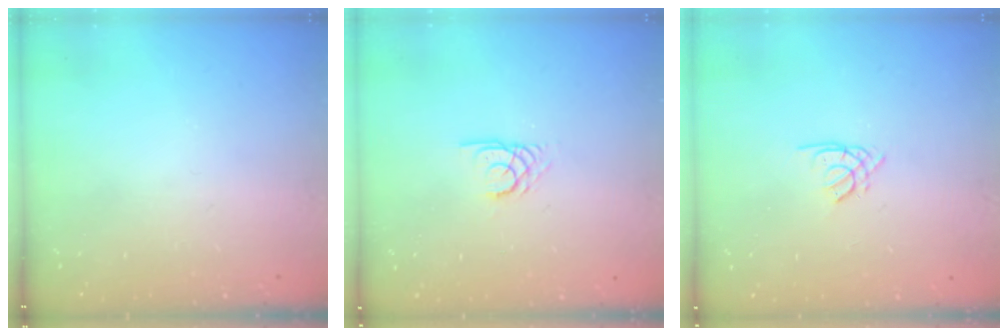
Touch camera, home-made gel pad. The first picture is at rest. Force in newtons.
{"total": 2.7, "press": 2.7, "slide": 0.1}
{"total": 1.3, "press": 1.3, "slide": 0.4}